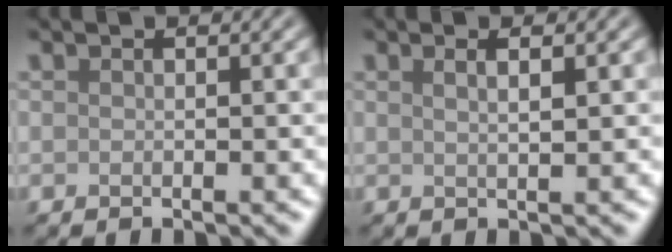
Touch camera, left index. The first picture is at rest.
{"total": 2.1, "force": [0.9, 0.8, 1.7], "torque": [-0.011, 0.001, -0.003]}